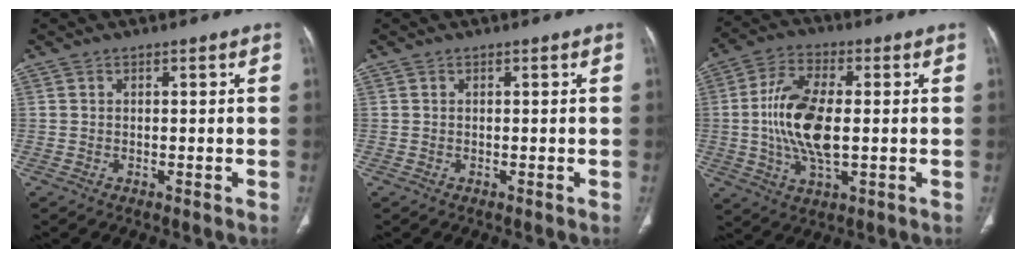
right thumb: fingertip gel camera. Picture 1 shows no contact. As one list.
[{"total": 0.0}, {"total": 13.7, "force": [-0.2, 6.3, 12.2], "torque": [-0.246, 0.004, -0.005]}]